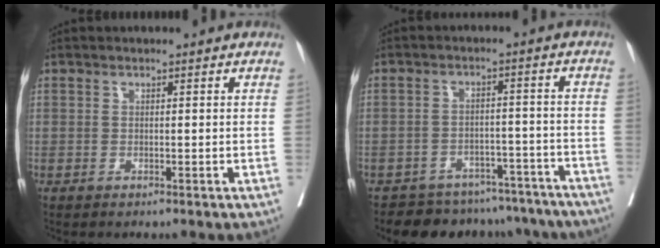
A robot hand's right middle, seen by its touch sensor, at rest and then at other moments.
{"total": 14.8, "force": [-13.0, 6.4, 3.0], "torque": [-0.025, 0.031, -0.148]}